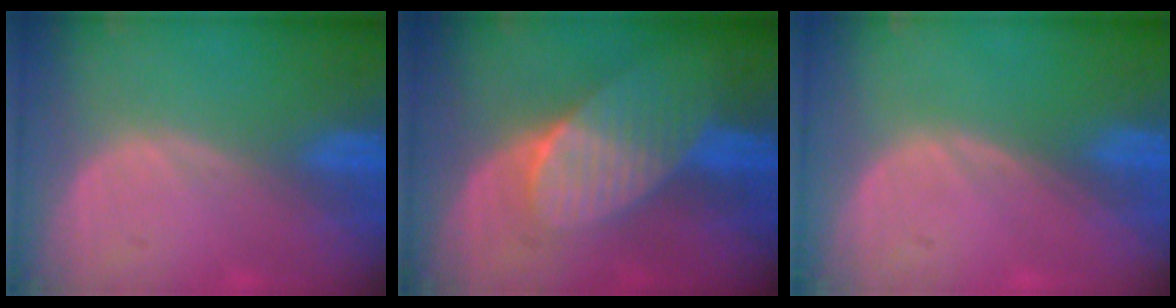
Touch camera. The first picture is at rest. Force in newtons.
{"total": 7.8, "press": 7.0, "slide": 3.4}
{"total": 0.0}